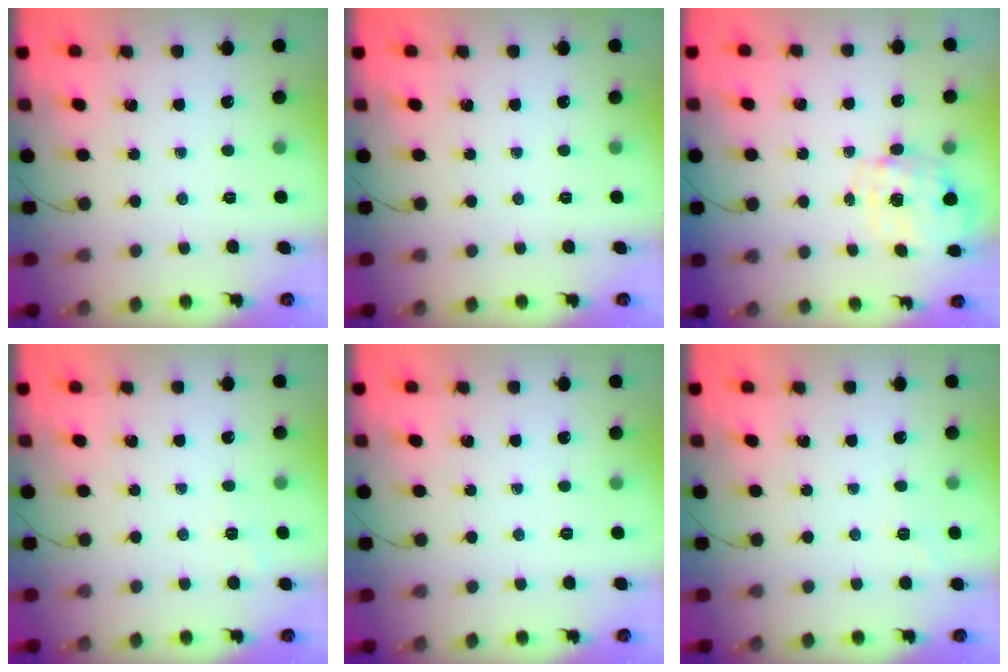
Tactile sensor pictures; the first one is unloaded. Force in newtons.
{"total": 0.0}
{"total": 2.7, "press": 2.6, "slide": 0.9}
{"total": 1.8, "press": 1.1, "slide": 1.4}
{"total": 5.6, "press": 5.5, "slide": 1.1}
{"total": 3.5, "press": 3.2, "slide": 1.5}